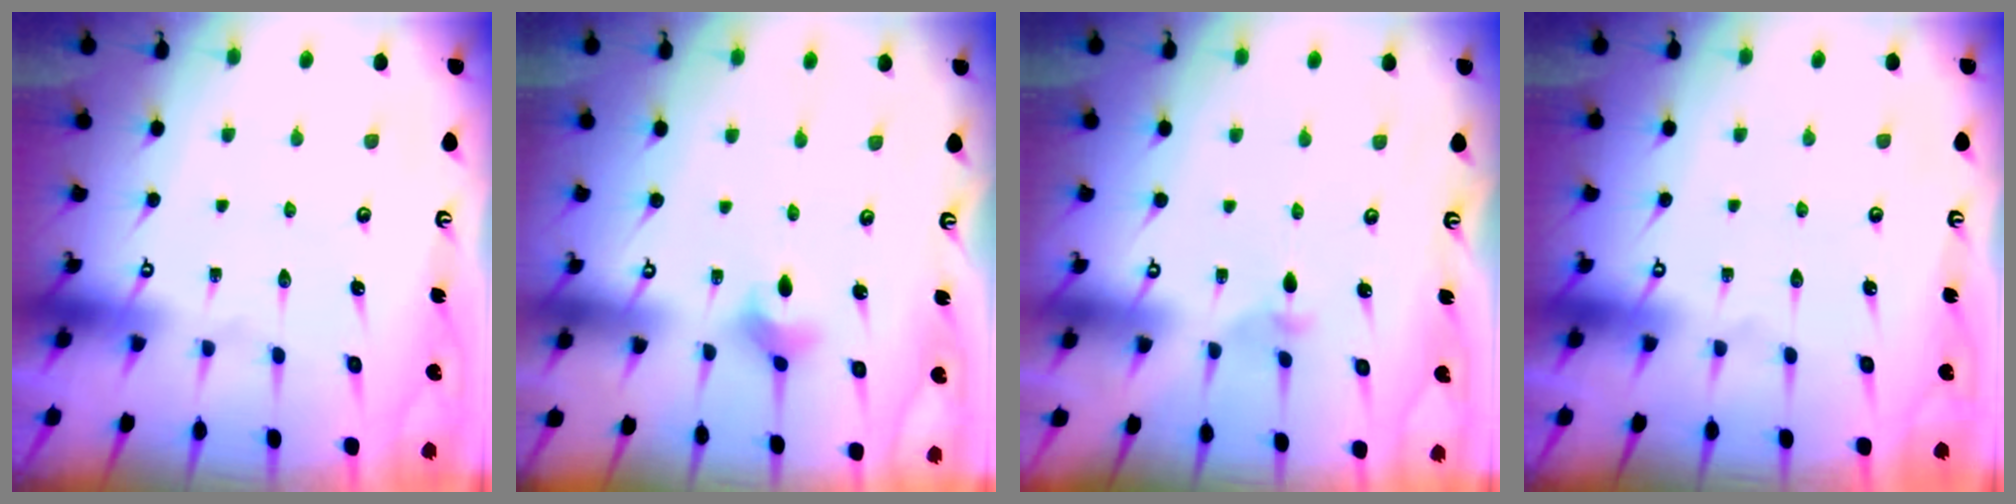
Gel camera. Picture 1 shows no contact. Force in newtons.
{"total": 2.9, "press": 2.9, "slide": 0.4}
{"total": 2.9, "press": 2.8, "slide": 0.6}
{"total": 0.0}